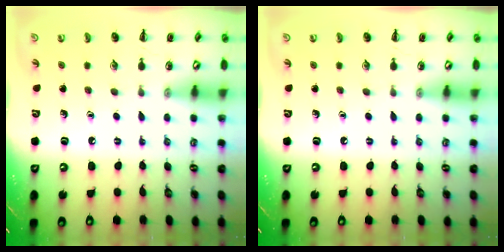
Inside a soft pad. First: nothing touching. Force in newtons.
{"total": 0.0}